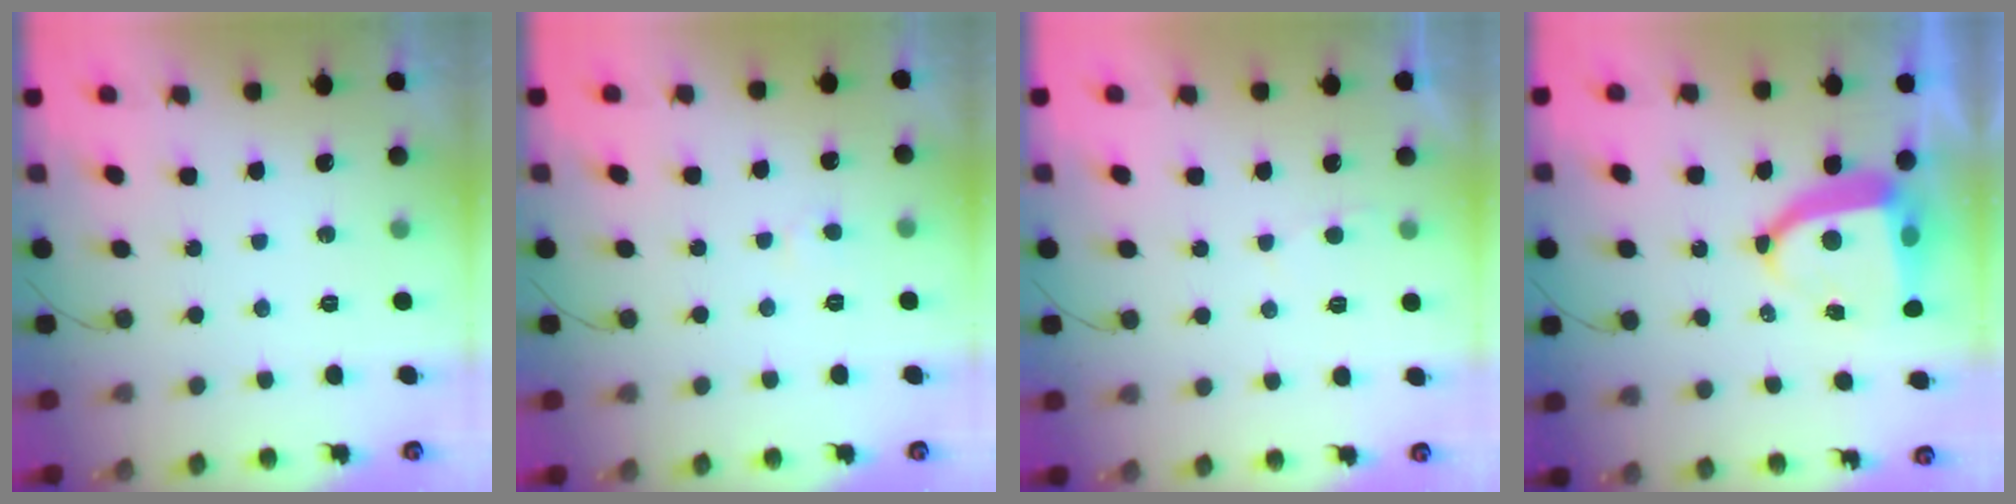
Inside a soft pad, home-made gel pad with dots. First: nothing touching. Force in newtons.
{"total": 1.8, "press": 1.7, "slide": 0.2}
{"total": 2.5, "press": 2.5, "slide": 0.2}
{"total": 9.0, "press": 8.9, "slide": 1.3}